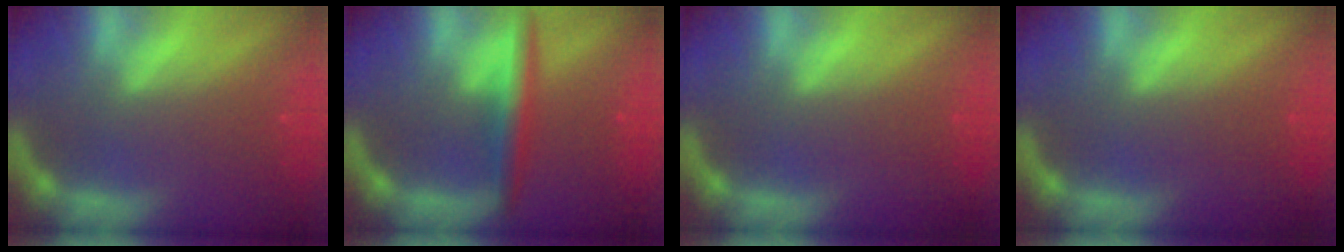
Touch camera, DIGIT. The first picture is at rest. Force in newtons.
{"total": 3.9}
{"total": 0.0}
{"total": 0.0}